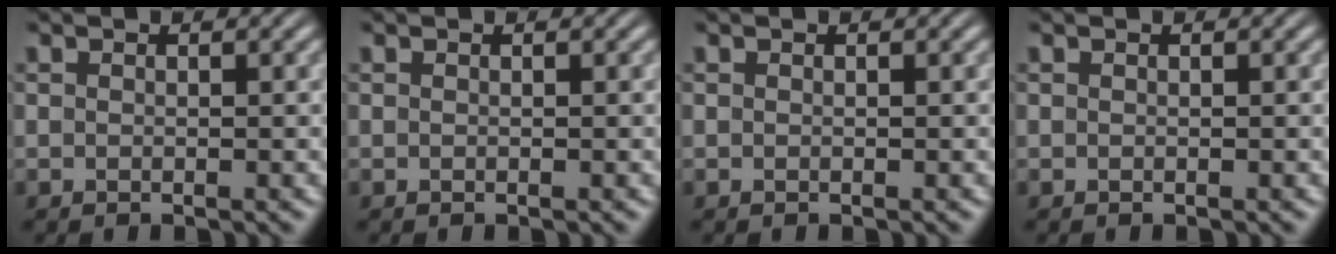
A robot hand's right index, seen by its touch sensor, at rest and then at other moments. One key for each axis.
{"total": 0.0}
{"total": 0.0}
{"total": 0.0}